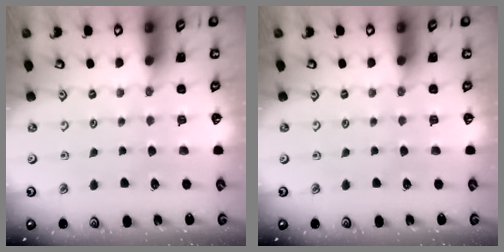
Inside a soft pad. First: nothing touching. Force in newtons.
{"total": 0.0}